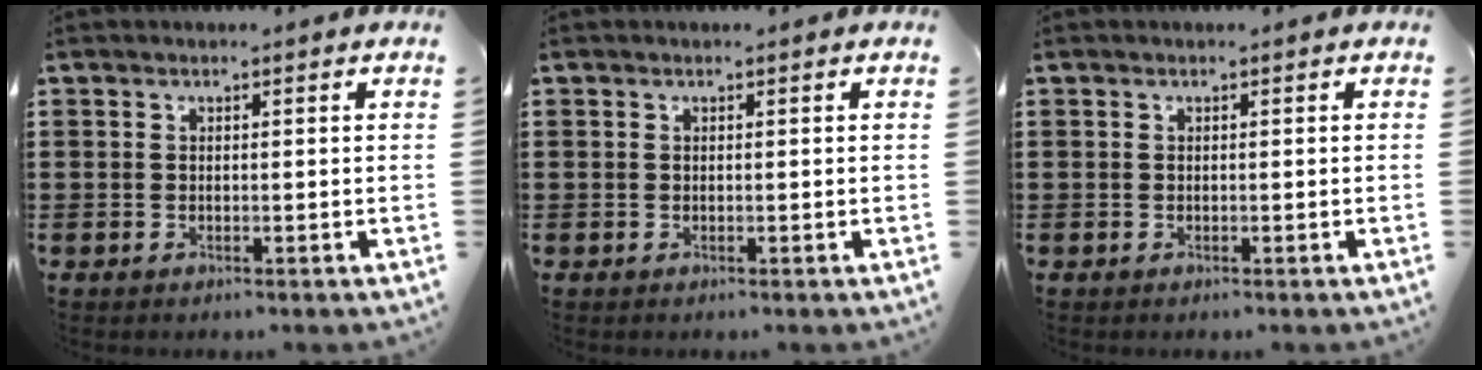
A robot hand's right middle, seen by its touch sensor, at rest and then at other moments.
{"total": 0.0}
{"total": 0.0}